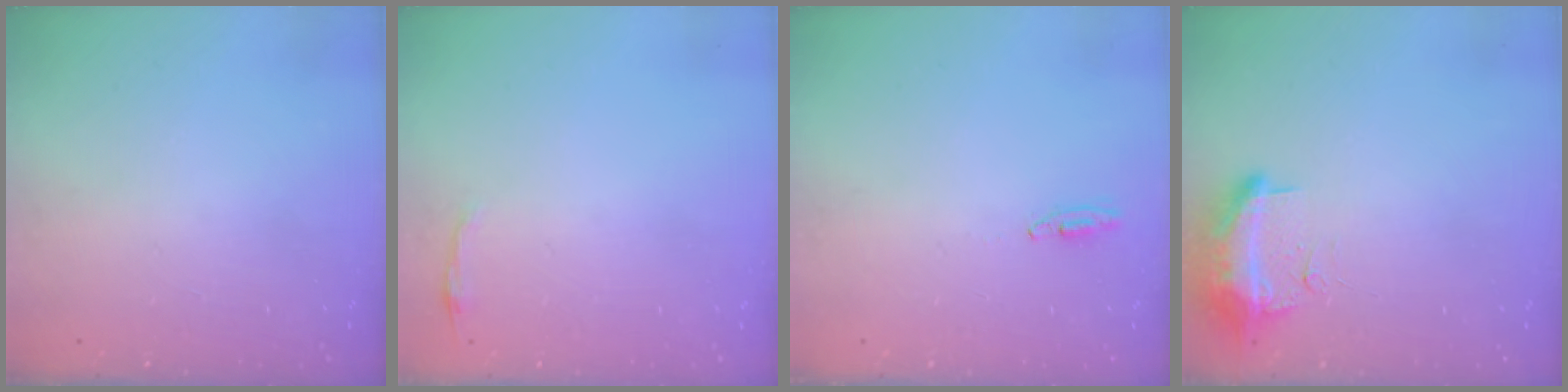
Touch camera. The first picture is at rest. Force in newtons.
{"total": 2.8, "press": 2.8, "slide": 0.6}
{"total": 2.7, "press": 2.5, "slide": 1.0}
{"total": 19.1, "press": 13.0, "slide": 14.0}